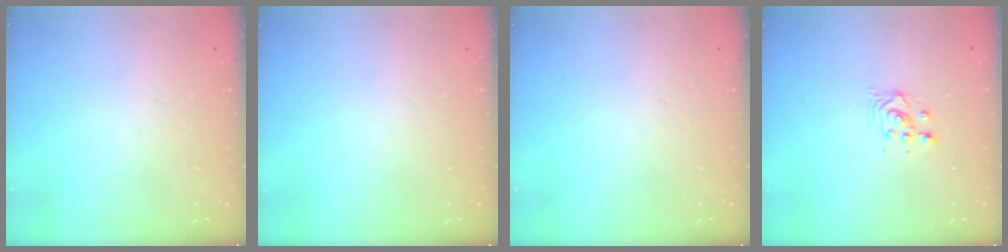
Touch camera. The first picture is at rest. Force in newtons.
{"total": 0.0}
{"total": 0.0}
{"total": 2.9, "press": 2.9, "slide": 0.1}